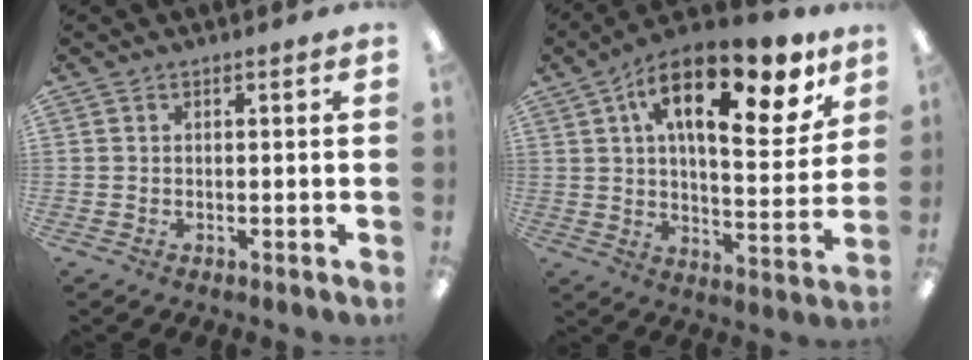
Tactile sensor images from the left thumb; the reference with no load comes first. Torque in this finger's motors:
{"motor_torque": [2.39, 2.39, 1.42, -1.35, 0.37]}